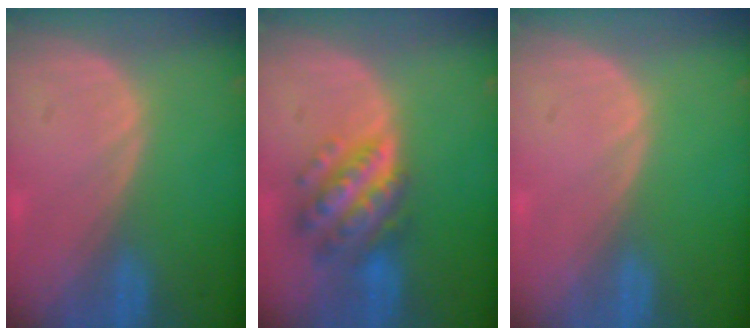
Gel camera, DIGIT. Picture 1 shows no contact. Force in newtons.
{"total": 7.5, "press": 7.5, "slide": 0.5}
{"total": 0.0}